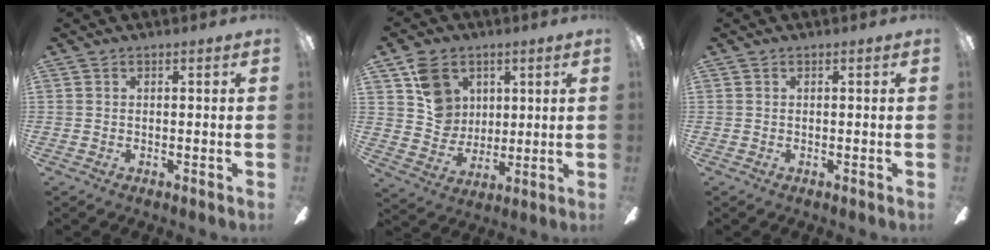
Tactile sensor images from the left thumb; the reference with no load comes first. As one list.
[{"total": 10.5, "force": [5.1, 8.5, 3.5], "torque": [-0.070, -0.009, 0.104]}, {"total": 0.0}]